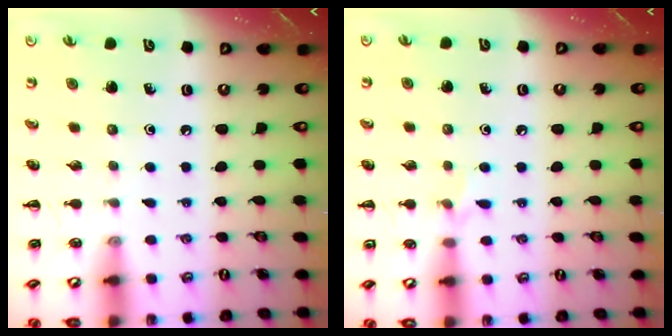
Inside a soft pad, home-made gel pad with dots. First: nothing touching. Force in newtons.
{"total": 5.5, "press": 5.2, "slide": 1.7}